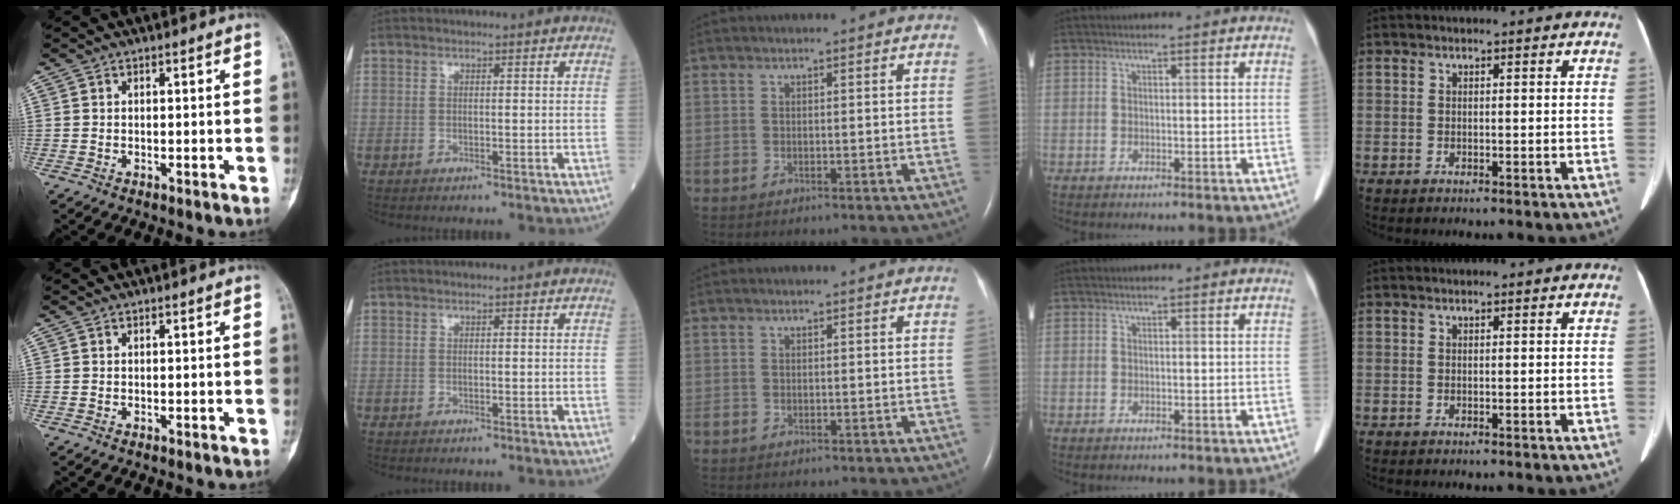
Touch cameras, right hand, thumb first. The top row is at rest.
{}